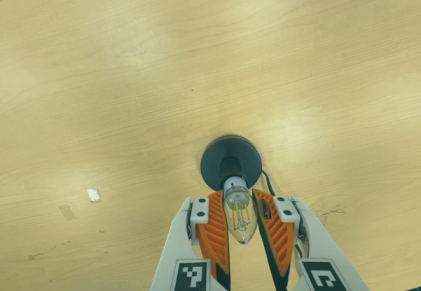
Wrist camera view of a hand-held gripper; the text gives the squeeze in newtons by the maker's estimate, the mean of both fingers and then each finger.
{"total": 14.3, "left": 14.6, "right": 14.0}